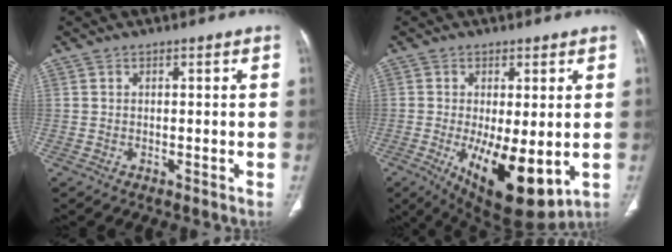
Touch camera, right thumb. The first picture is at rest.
{"total": 14.8, "force": [-3.1, 5.7, 13.3], "torque": [-0.211, -0.029, -0.028]}